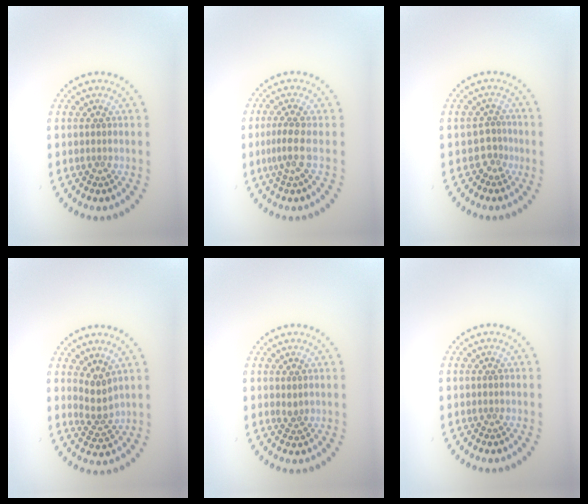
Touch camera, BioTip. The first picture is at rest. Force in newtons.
{"total": 1.8, "press": 1.3, "slide": 1.3}
{"total": 1.7, "press": 1.1, "slide": 1.3}
{"total": 2.2, "press": 1.6, "slide": 1.5}
{"total": 0.7, "press": 0.6, "slide": 0.4}
{"total": 0.0}